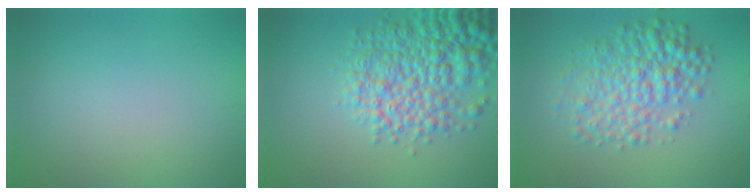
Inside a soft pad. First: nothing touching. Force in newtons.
{"total": 7.6, "press": 7.6, "slide": 0.2}
{"total": 5.5, "press": 5.5, "slide": 0.1}